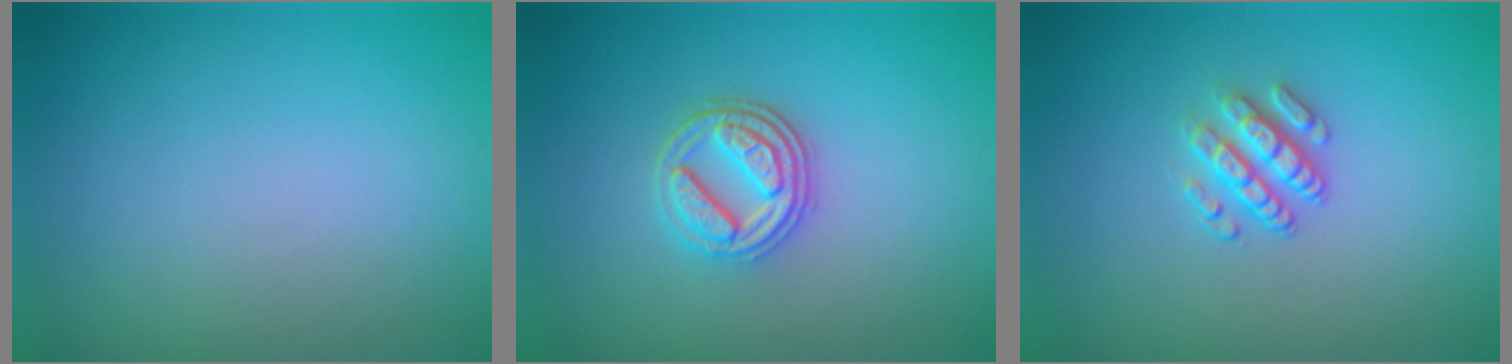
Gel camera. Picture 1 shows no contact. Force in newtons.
{"total": 3.6, "press": 3.1, "slide": 1.8}
{"total": 2.3, "press": 1.9, "slide": 1.4}